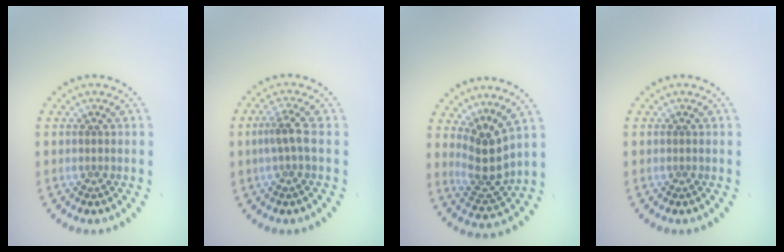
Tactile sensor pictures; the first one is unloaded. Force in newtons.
{"total": 2.1, "press": 1.6, "slide": 1.3}
{"total": 3.4, "press": 2.8, "slide": 1.9}
{"total": 0.0}